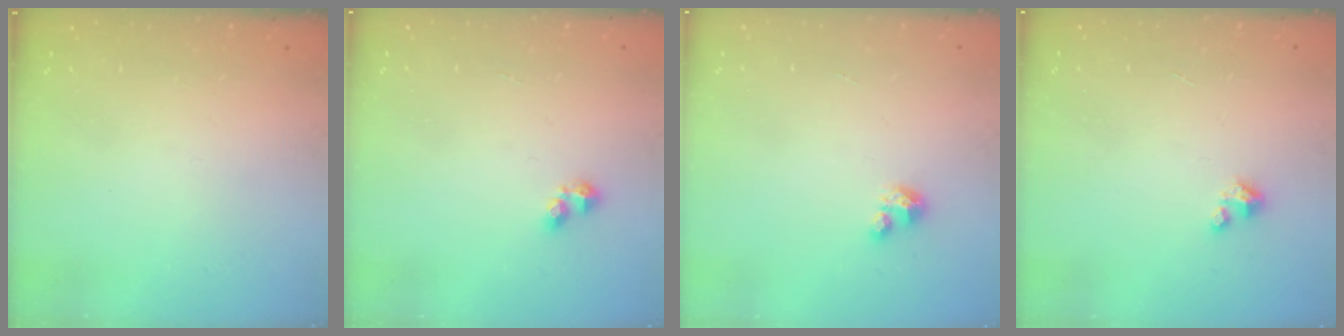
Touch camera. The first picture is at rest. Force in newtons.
{"total": 2.9, "press": 2.8, "slide": 0.5}
{"total": 2.3, "press": 2.3, "slide": 0.1}
{"total": 2.4, "press": 2.4, "slide": 0.2}